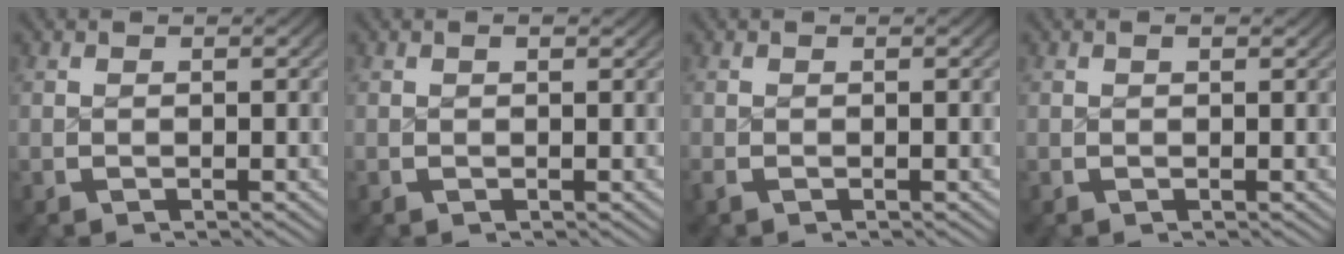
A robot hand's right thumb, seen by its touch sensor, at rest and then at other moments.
{"total": 0.0}
{"total": 0.6, "force": [-0.4, 0.4, 0.3], "torque": [-0.008, -0.003, -0.008]}
{"total": 0.0}